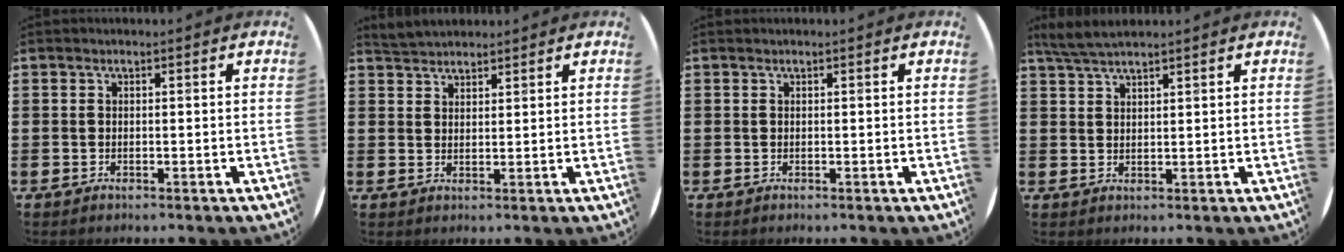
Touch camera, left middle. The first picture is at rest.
{"total": 3.1, "force": [3.1, 0.5, 0.0], "torque": [-0.006, -0.003, 0.060]}
{"total": 0.0}
{"total": 3.6, "force": [3.3, 0.3, 1.5], "torque": [-0.035, 0.001, 0.061]}